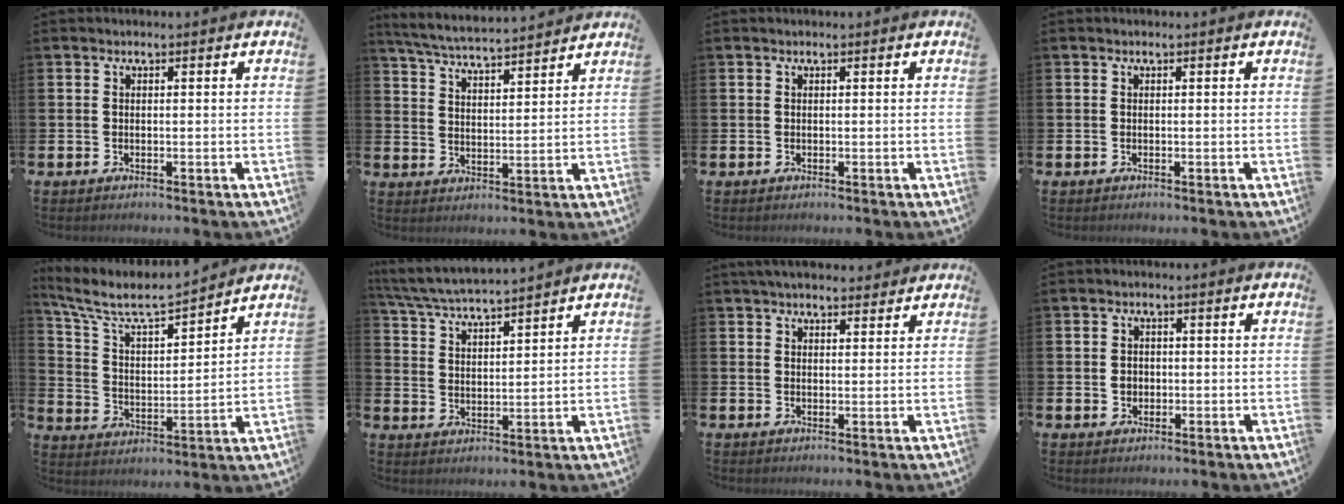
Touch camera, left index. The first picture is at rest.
{"total": 5.5, "force": [5.4, 0.2, 1.0], "torque": [-0.043, -0.035, 0.095]}
{"total": 0.0}
{"total": 0.0}
{"total": 7.5, "force": [6.8, 1.6, 2.6], "torque": [-0.088, -0.046, 0.115]}
{"total": 5.4, "force": [5.3, 0.1, 0.9], "torque": [-0.043, -0.033, 0.093]}
{"total": 3.5, "force": [3.3, 0.9, 0.7], "torque": [-0.012, -0.012, 0.059]}
{"total": 1.8, "force": [0.1, 1.6, 0.8], "torque": [-0.005, 0.006, -0.003]}